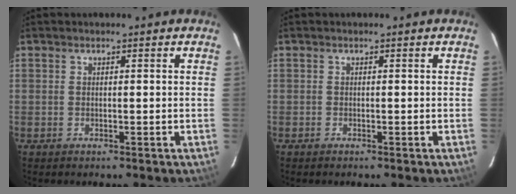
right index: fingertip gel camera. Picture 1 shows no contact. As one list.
[{"total": 0.0}]